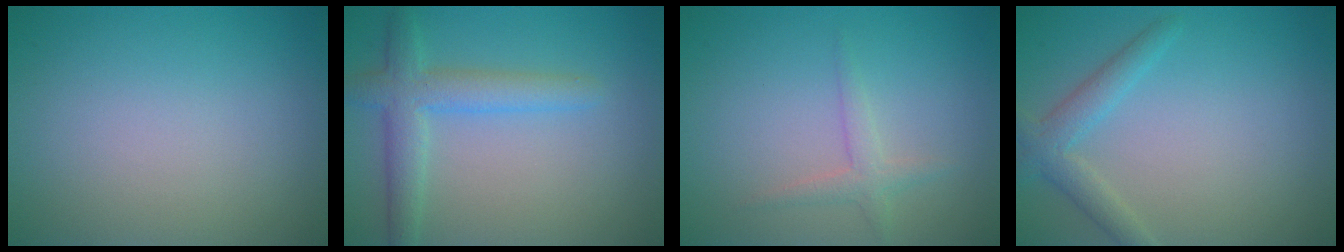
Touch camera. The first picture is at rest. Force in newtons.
{"total": 2.9, "press": 2.9, "slide": 0.1}
{"total": 1.6, "press": 1.6, "slide": 0.0}
{"total": 2.6, "press": 2.6, "slide": 0.1}